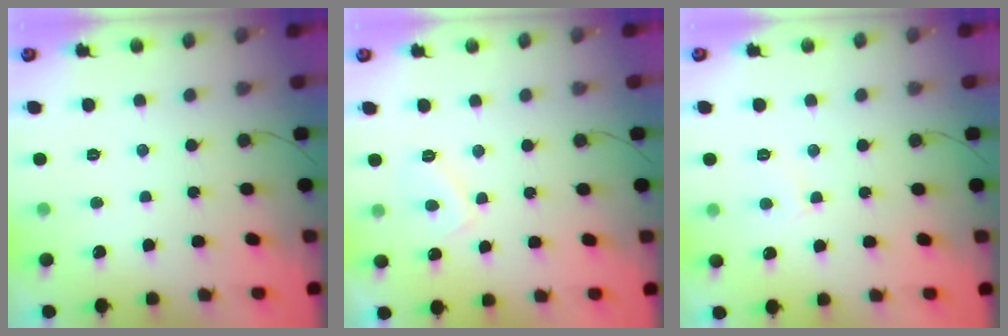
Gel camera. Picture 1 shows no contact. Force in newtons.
{"total": 2.8, "press": 2.8, "slide": 0.4}
{"total": 3.4, "press": 3.3, "slide": 0.4}